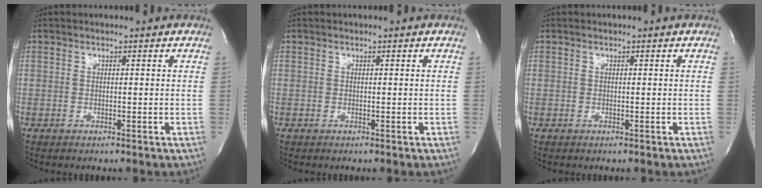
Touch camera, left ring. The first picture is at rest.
{"total": 0.0}
{"total": 0.0}